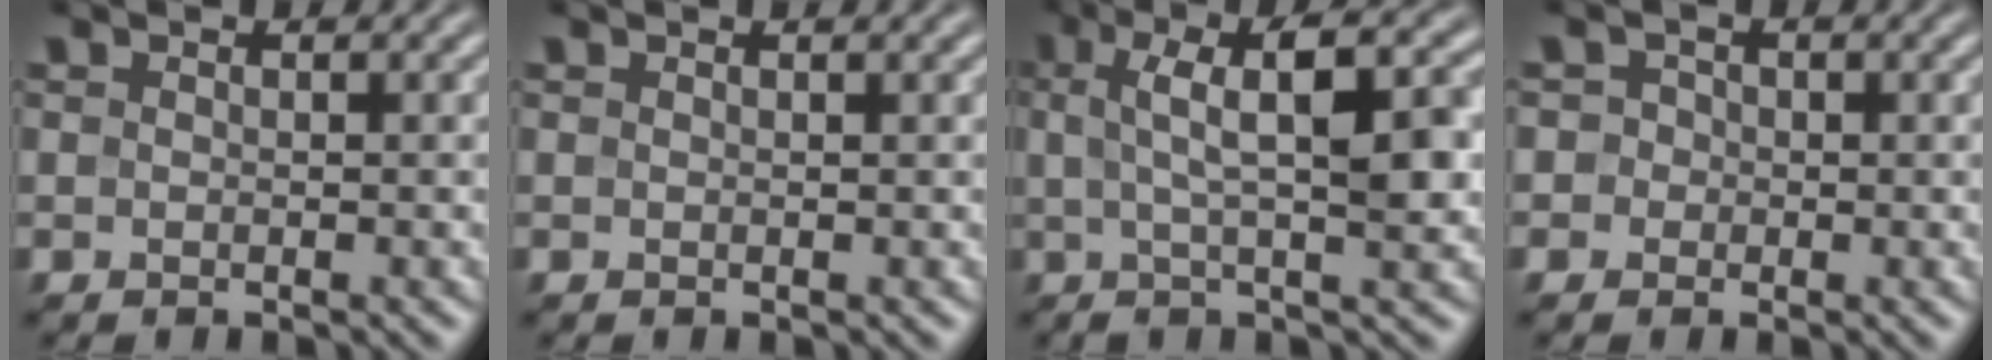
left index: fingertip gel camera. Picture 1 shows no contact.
{"total": 1.1, "force": [0.7, 0.3, 0.8], "torque": [-0.006, 0.004, 0.006]}
{"total": 8.5, "force": [1.5, 2.4, 8.0], "torque": [-0.111, 0.015, 0.019]}
{"total": 2.0, "force": [0.3, 1.9, 0.5], "torque": [0.016, 0.014, -0.011]}